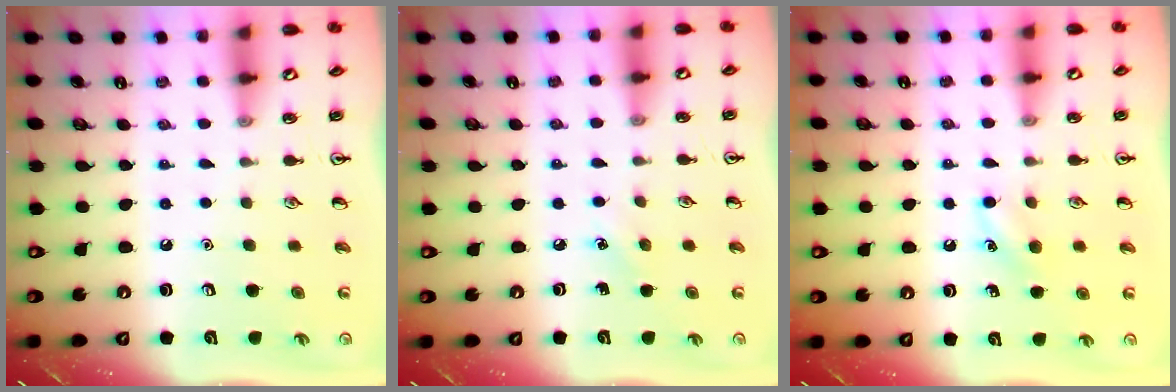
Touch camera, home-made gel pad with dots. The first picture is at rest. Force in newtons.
{"total": 3.5, "press": 3.3, "slide": 1.2}
{"total": 6.5, "press": 6.2, "slide": 1.8}